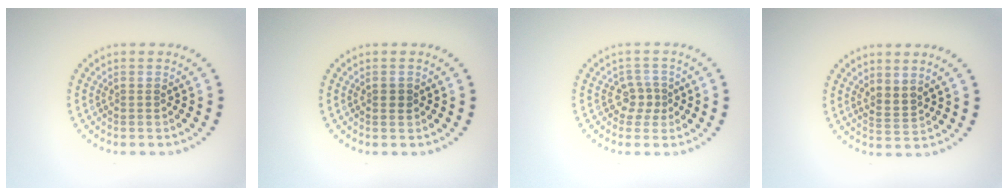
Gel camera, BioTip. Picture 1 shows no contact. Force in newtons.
{"total": 0.8, "press": 0.8, "slide": 0.1}
{"total": 2.0, "press": 1.5, "slide": 1.3}
{"total": 1.8, "press": 1.3, "slide": 1.3}